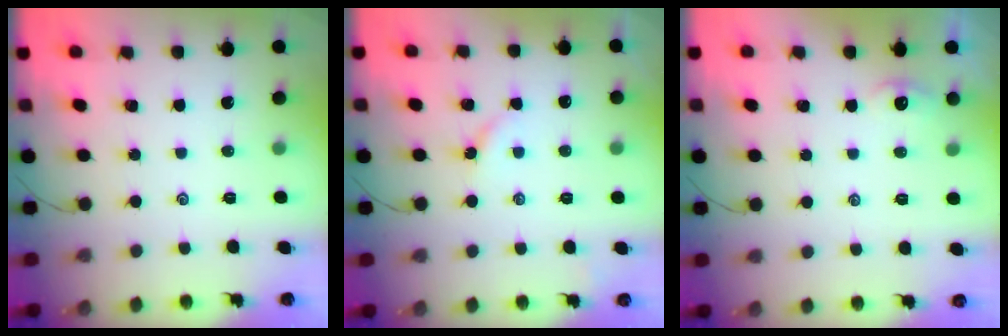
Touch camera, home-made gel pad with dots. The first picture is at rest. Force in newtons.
{"total": 3.5, "press": 3.5, "slide": 0.5}
{"total": 2.7, "press": 2.7, "slide": 0.3}